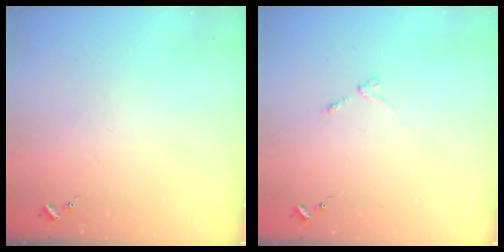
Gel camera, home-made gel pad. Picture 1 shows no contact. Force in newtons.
{"total": 3.0, "press": 2.9, "slide": 0.5}